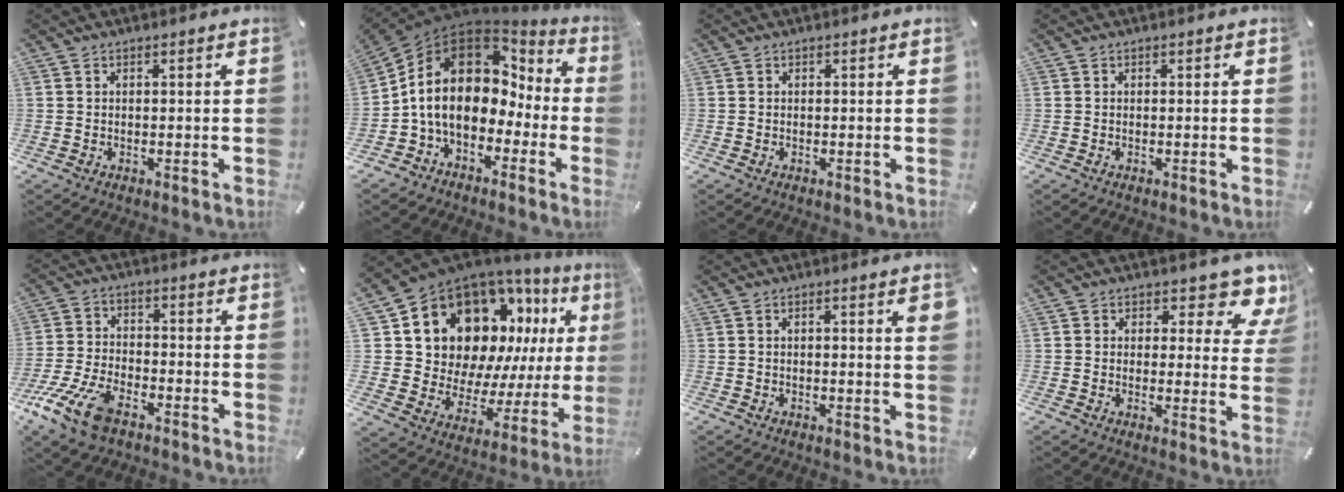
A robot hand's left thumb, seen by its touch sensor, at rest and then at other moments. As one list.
[{"total": 15.4, "force": [0.7, 12.0, 9.5], "torque": [-0.196, -0.006, 0.009]}, {"total": 0.0}, {"total": 0.0}, {"total": 12.4, "force": [-7.5, 6.2, 7.8], "torque": [-0.166, 0.032, -0.139]}, {"total": 17.2, "force": [10.4, 11.9, 6.9], "torque": [-0.111, -0.097, 0.200]}, {"total": 2.6, "force": [0.5, 0.4, 2.6], "torque": [-0.040, -0.002, 0.005]}, {"total": 8.6, "force": [6.0, 4.1, 4.6], "torque": [-0.044, -0.049, 0.100]}]